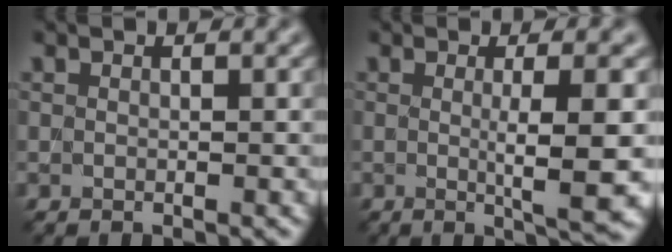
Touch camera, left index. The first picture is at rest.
{"total": 5.9, "force": [-0.3, 0.9, 5.8], "torque": [-0.086, -0.006, -0.001]}